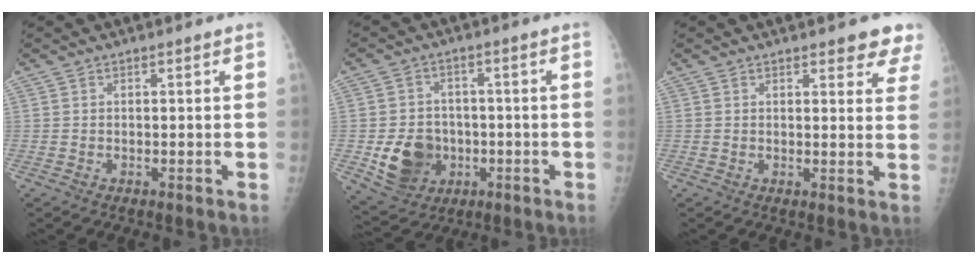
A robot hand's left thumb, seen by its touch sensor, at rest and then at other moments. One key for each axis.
{"total": 10.4, "fx": -2.6, "fy": 8.7, "fz": 4.9, "tx": -0.053, "ty": 0.006, "tz": -0.033}
{"total": 6.3, "fx": 5.1, "fy": 2.2, "fz": 3.1, "tx": -0.001, "ty": -0.022, "tz": 0.044}